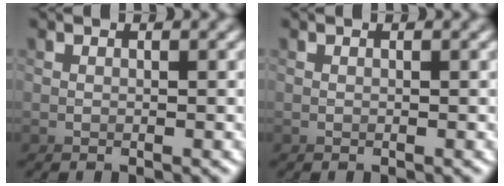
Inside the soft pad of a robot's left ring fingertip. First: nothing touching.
{"total": 0.0}